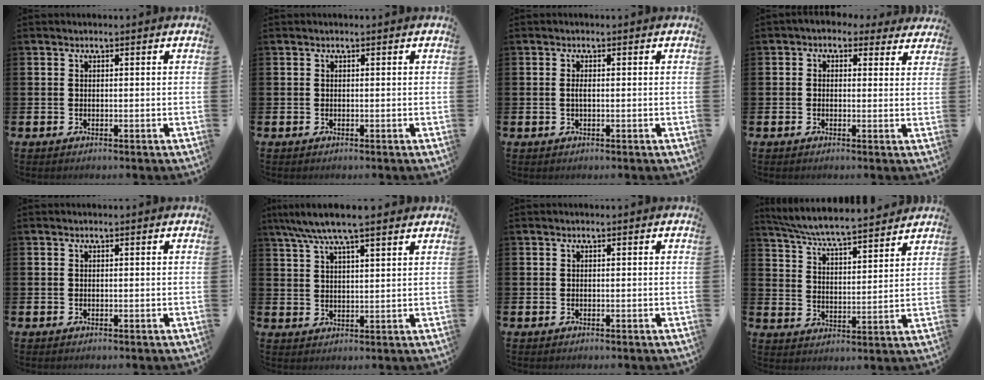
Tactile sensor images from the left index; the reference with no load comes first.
{"total": 0.0}
{"total": 1.0, "force": [-0.1, 0.3, 0.9], "torque": [-0.018, 0.002, -0.003]}
{"total": 1.9, "force": [1.3, 1.3, 0.5], "torque": [-0.012, -0.005, 0.018]}
{"total": 0.0}
{"total": 6.8, "force": [5.8, 1.0, 3.4], "torque": [-0.073, -0.014, 0.104]}
{"total": 0.0}
{"total": 6.7, "force": [6.4, 0.1, 1.8], "torque": [-0.060, -0.050, 0.111]}